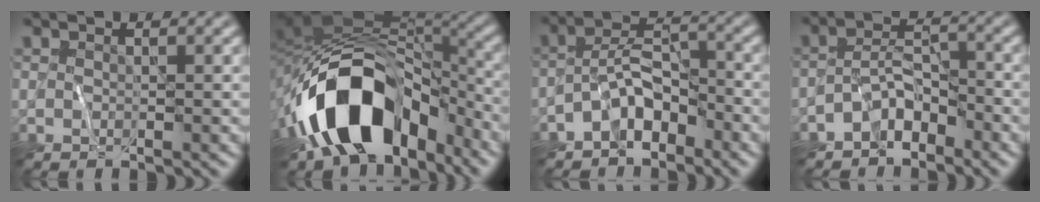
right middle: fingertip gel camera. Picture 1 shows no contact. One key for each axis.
{"total": 15.4, "fx": -7.3, "fy": 9.2, "fz": 9.9, "tx": -0.169, "ty": 0.012, "tz": -0.120}
{"total": 4.7, "fx": -3.2, "fy": 2.3, "fz": 2.6, "tx": -0.035, "ty": 0.019, "tz": -0.068}
{"total": 3.8, "fx": -2.9, "fy": 1.7, "fz": 1.8, "tx": -0.021, "ty": 0.015, "tz": -0.058}